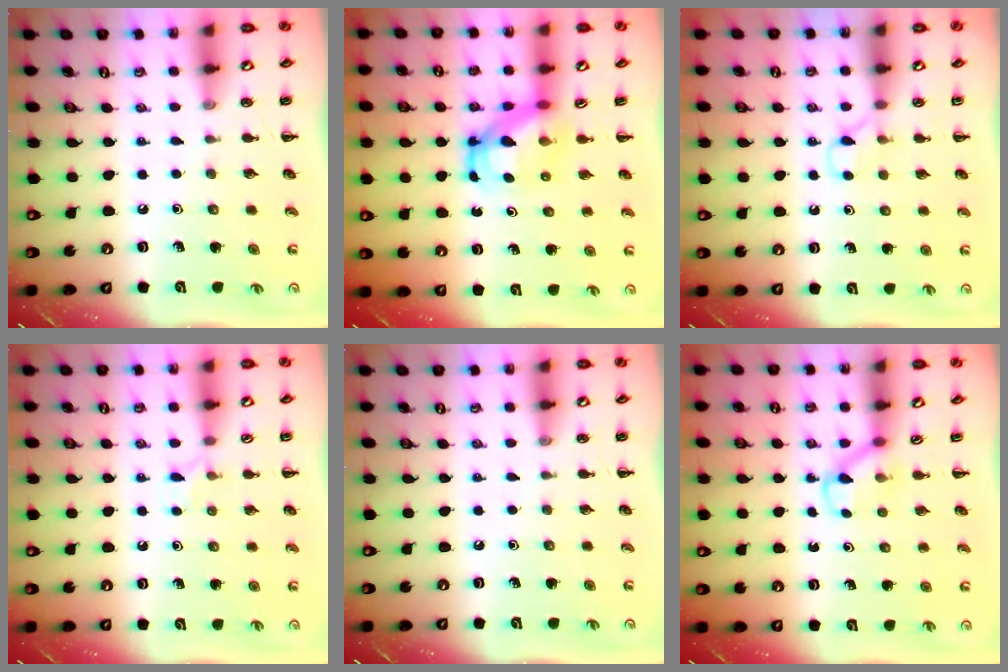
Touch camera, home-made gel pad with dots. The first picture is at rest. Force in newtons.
{"total": 5.2, "press": 5.1, "slide": 0.8}
{"total": 3.1, "press": 2.9, "slide": 1.0}
{"total": 4.7, "press": 4.5, "slide": 1.4}
{"total": 0.0}
{"total": 3.5, "press": 3.2, "slide": 1.4}